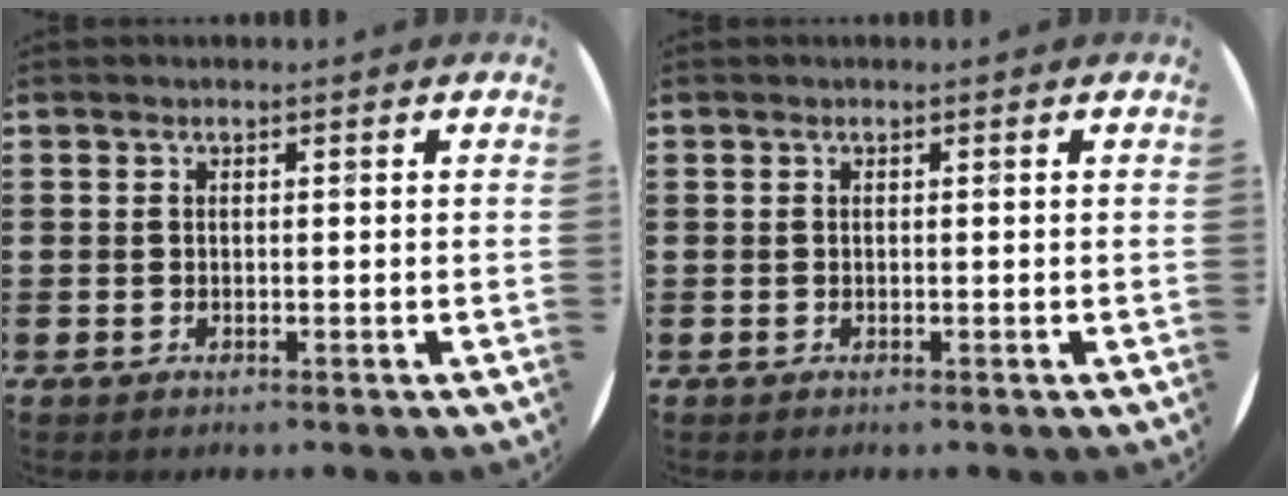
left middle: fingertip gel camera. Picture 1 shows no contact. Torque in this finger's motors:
{"motor_torque": [0.05, -0.04, 0.00, 0.01]}